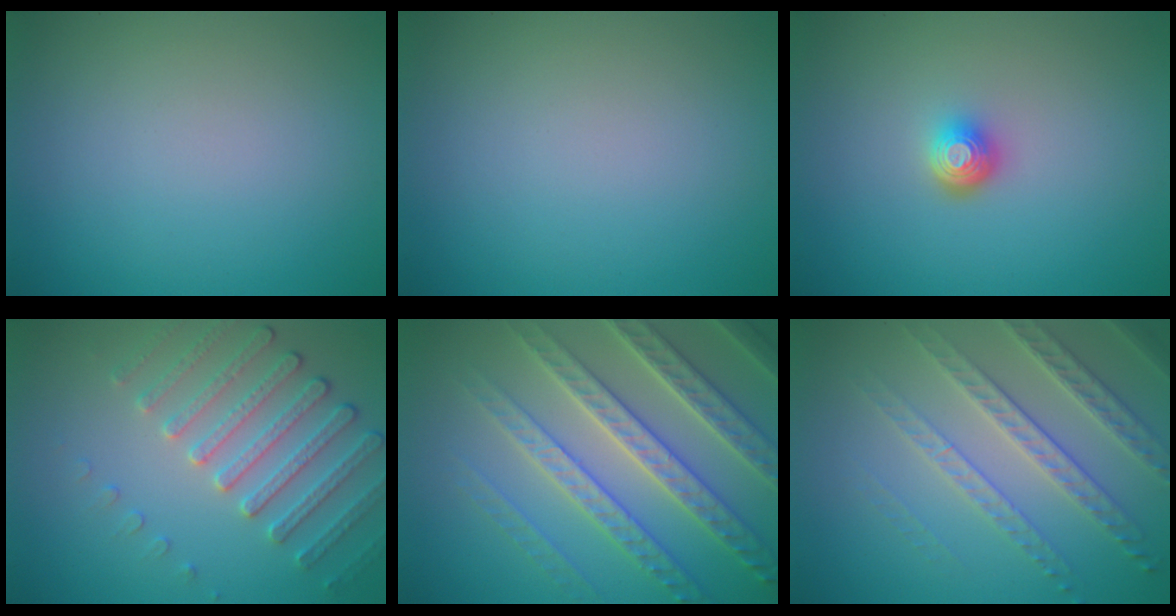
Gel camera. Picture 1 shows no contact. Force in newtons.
{"total": 0.0}
{"total": 1.9, "press": 1.4, "slide": 1.3}
{"total": 4.0, "press": 3.7, "slide": 1.4}
{"total": 7.1, "press": 6.9, "slide": 1.7}
{"total": 4.6, "press": 3.9, "slide": 2.5}